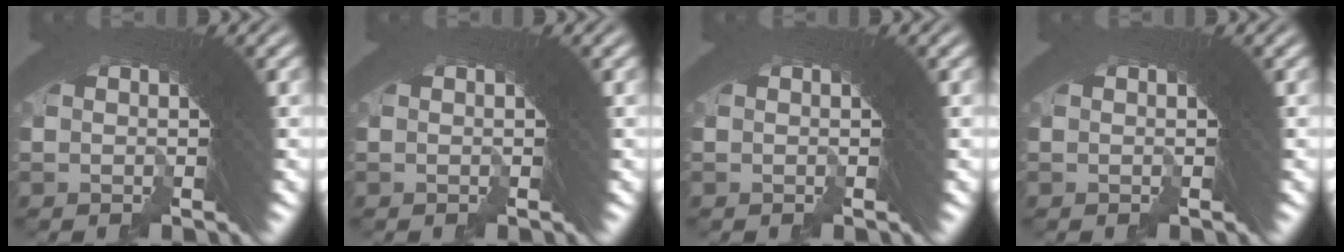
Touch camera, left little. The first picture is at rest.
{"total": 0.0}
{"total": 0.0}
{"total": 0.0}